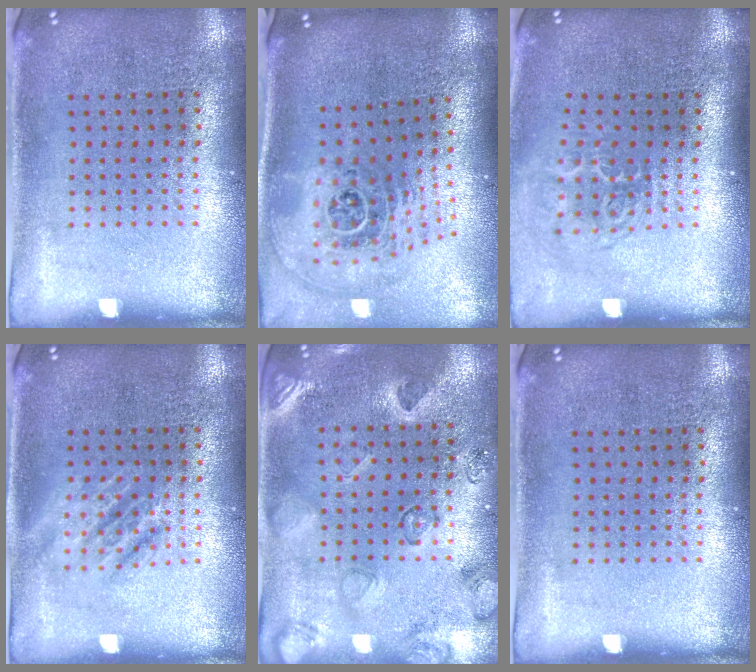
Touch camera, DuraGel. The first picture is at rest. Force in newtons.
{"total": 2.8, "press": 1.9, "slide": 2.1}
{"total": 1.7, "press": 1.1, "slide": 1.2}
{"total": 1.1, "press": 1.1, "slide": 0.2}
{"total": 2.3, "press": 2.0, "slide": 1.1}
{"total": 0.0}